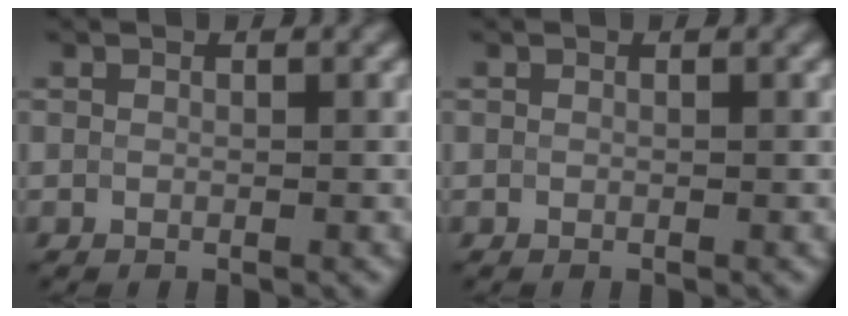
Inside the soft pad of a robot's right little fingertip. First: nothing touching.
{"total": 0.0}